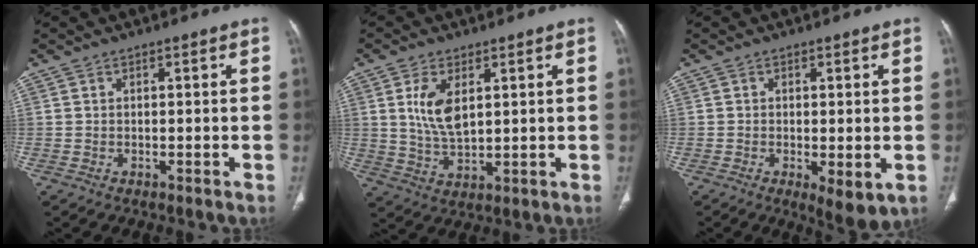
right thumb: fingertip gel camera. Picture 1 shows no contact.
{"total": 7.7, "force": [2.4, 3.9, 6.2], "torque": [-0.119, -0.015, 0.056]}
{"total": 5.7, "force": [-1.4, 2.0, 5.1], "torque": [-0.078, -0.018, -0.016]}